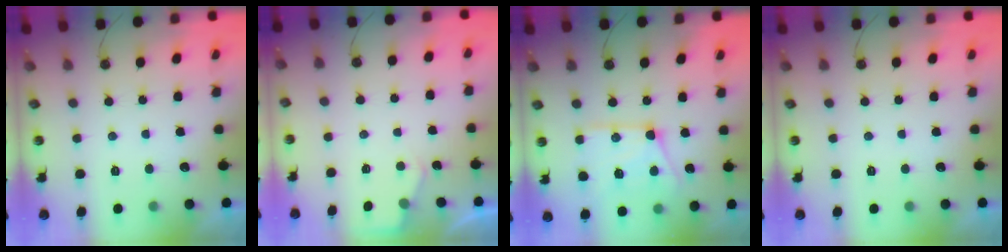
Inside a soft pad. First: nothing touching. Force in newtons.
{"total": 2.8, "press": 2.7, "slide": 0.4}
{"total": 17.2, "press": 17.1, "slide": 1.2}
{"total": 0.0}